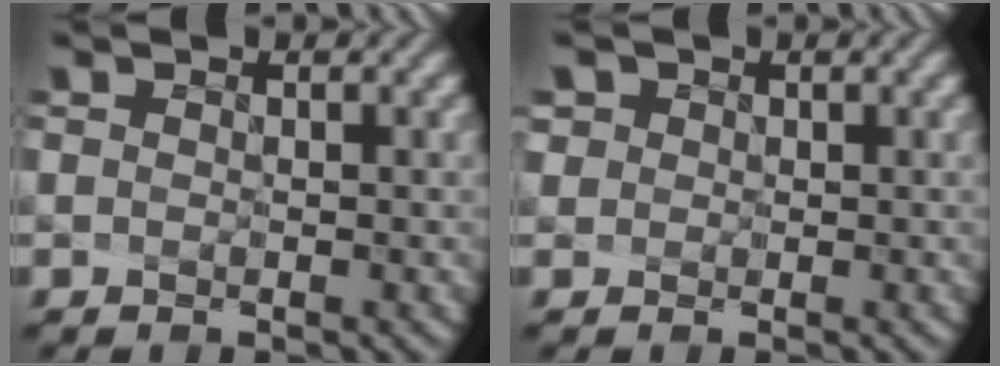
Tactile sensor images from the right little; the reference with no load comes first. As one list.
[{"total": 5.0, "force": [2.9, 3.6, 2.1], "torque": [-0.047, 0.012, 0.041]}]